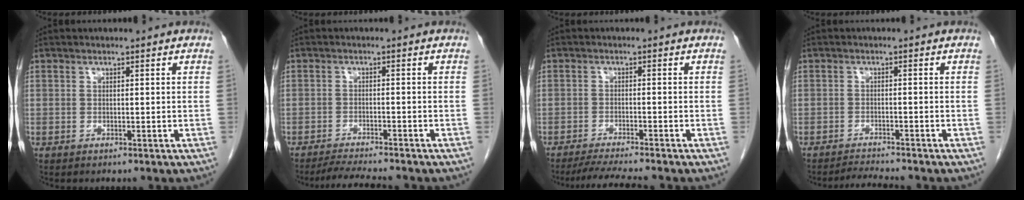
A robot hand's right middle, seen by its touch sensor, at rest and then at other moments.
{"total": 6.1, "force": [-5.6, -0.2, 2.3], "torque": [-0.036, -0.018, -0.092]}
{"total": 6.6, "force": [-5.9, -0.7, 2.8], "torque": [-0.041, -0.019, -0.098]}
{"total": 3.3, "force": [-3.1, -0.8, 0.5], "torque": [-0.014, -0.018, -0.052]}